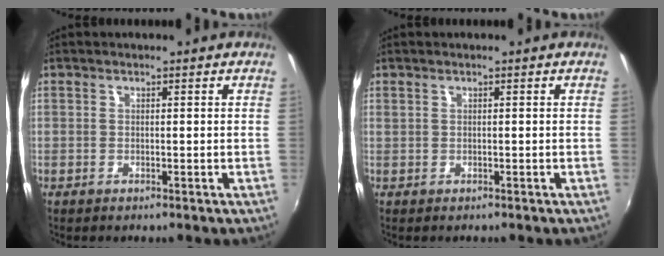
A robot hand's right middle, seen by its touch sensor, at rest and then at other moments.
{"total": 0.0}